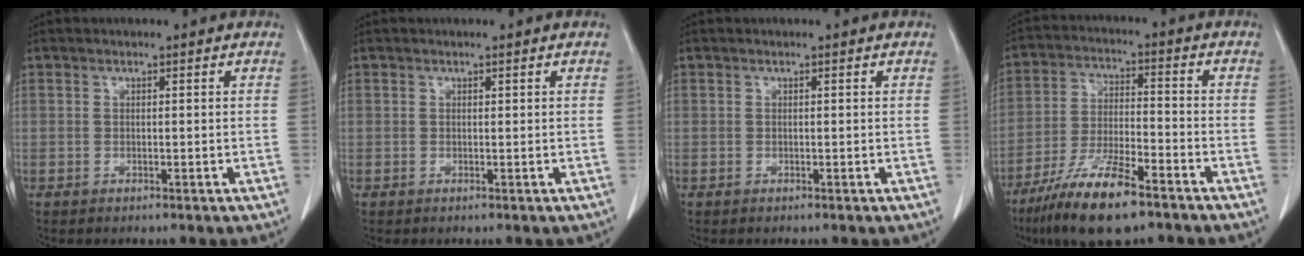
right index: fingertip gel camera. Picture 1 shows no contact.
{"total": 0.0}
{"total": 0.0}
{"total": 12.9, "force": [-8.8, 2.3, 9.1], "torque": [-0.177, -0.024, -0.158]}